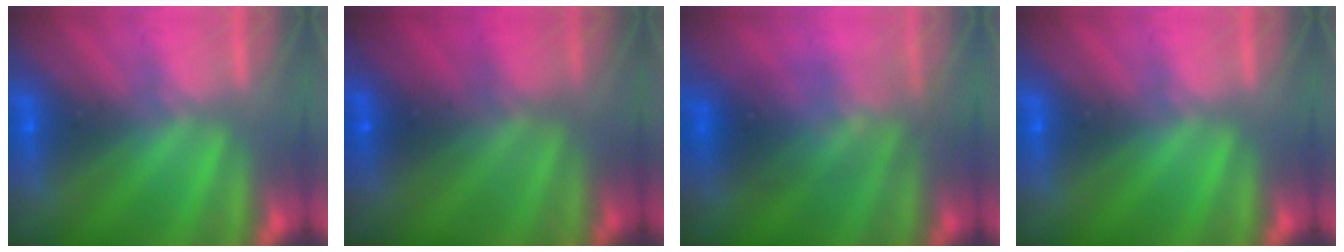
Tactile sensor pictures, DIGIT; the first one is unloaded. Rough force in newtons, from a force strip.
{"total": 1.8}
{"total": 1.7}
{"total": 0.0}